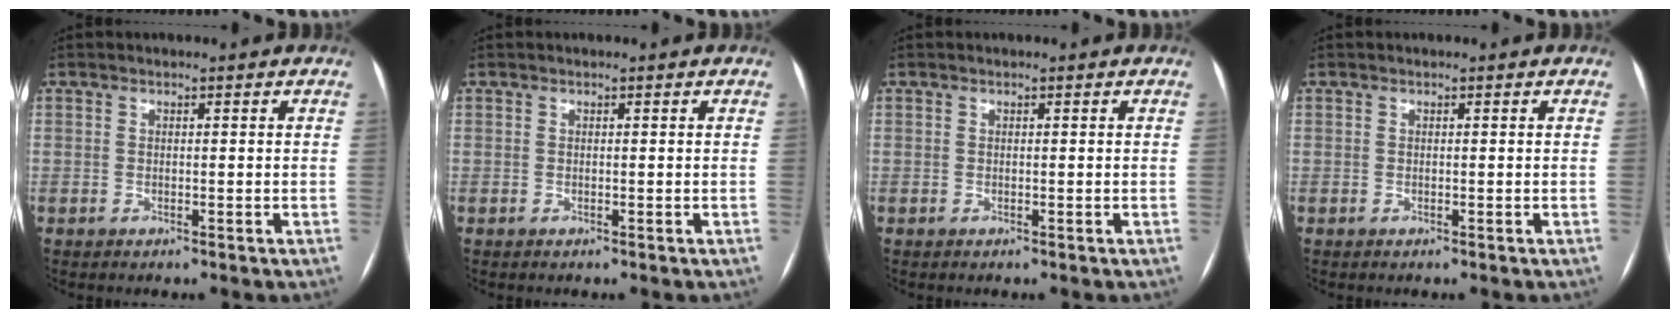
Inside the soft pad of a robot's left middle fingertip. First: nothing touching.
{"total": 0.0}
{"total": 0.0}
{"total": 0.0}